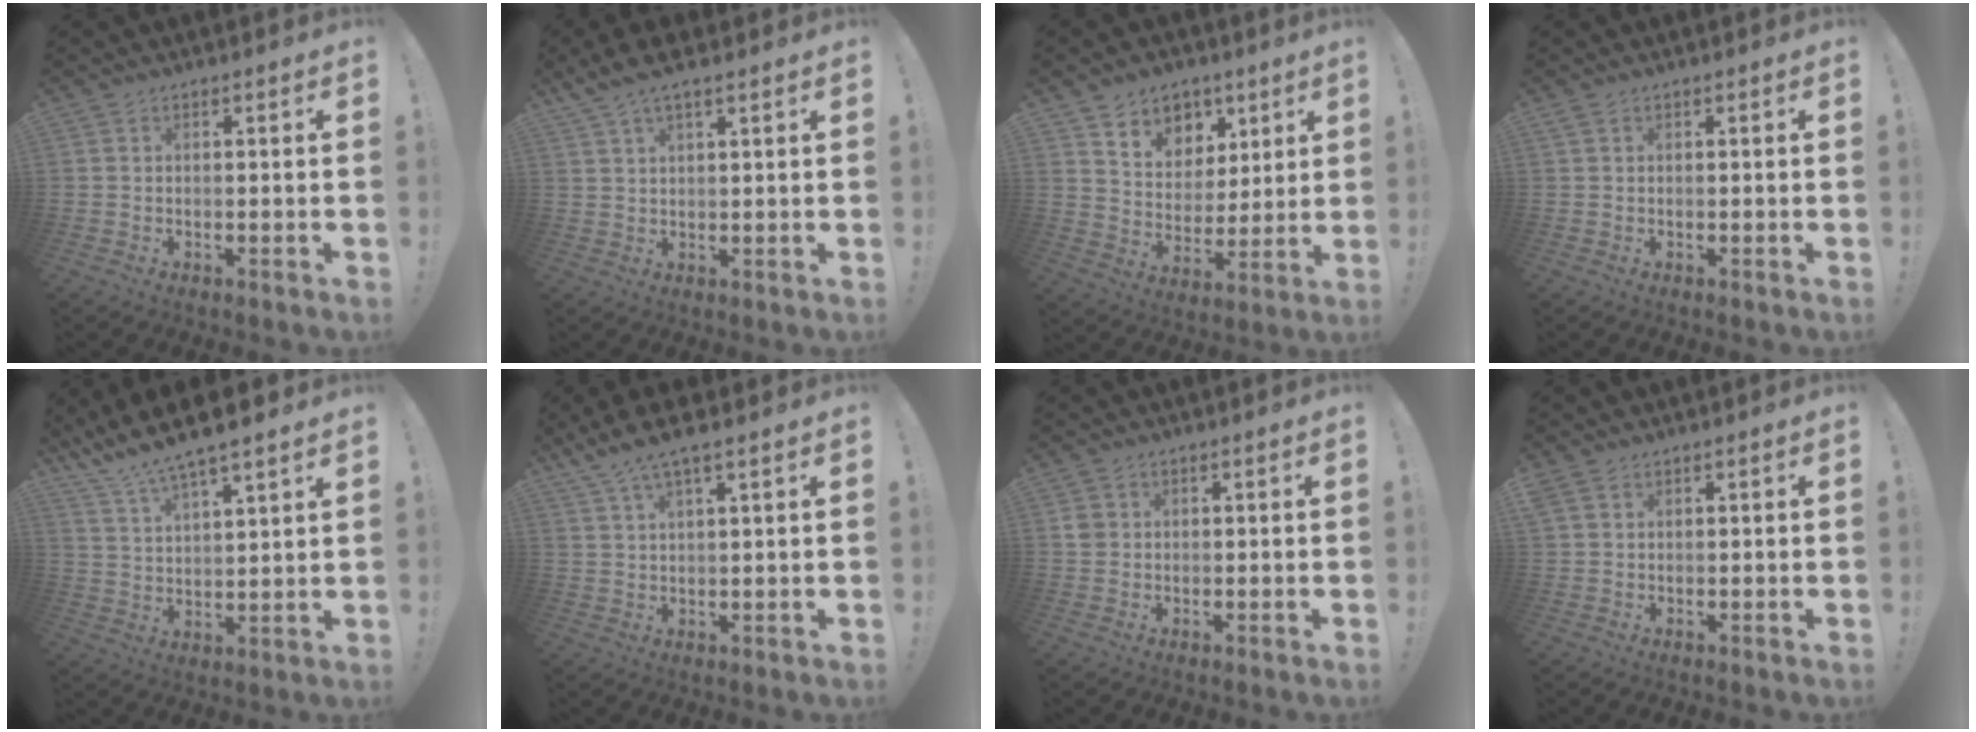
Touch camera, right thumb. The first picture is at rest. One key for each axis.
{"total": 5.2, "fx": 4.0, "fy": 1.1, "fz": 3.2, "tx": -0.058, "ty": -0.017, "tz": 0.073}
{"total": 9.4, "fx": 5.4, "fy": 7.5, "fz": 1.7, "tx": -0.021, "ty": -0.043, "tz": 0.107}
{"total": 0.5, "fx": 0.4, "fy": 0.2, "fz": 0.3, "tx": -0.013, "ty": 0.003, "tz": 0.008}
{"total": 9.4, "fx": 8.6, "fy": 0.8, "fz": 3.9, "tx": -0.087, "ty": -0.062, "tz": 0.152}
{"total": 6.6, "fx": 4.9, "fy": 0.9, "fz": 4.3, "tx": -0.082, "ty": -0.022, "tz": 0.090}
{"total": 2.5, "fx": 0.6, "fy": 2.3, "fz": 0.8, "tx": -0.002, "ty": -0.001, "tz": 0.010}
{"total": 2.0, "fx": 1.2, "fy": 1.3, "fz": 1.0, "tx": -0.025, "ty": 0.006, "tz": 0.024}